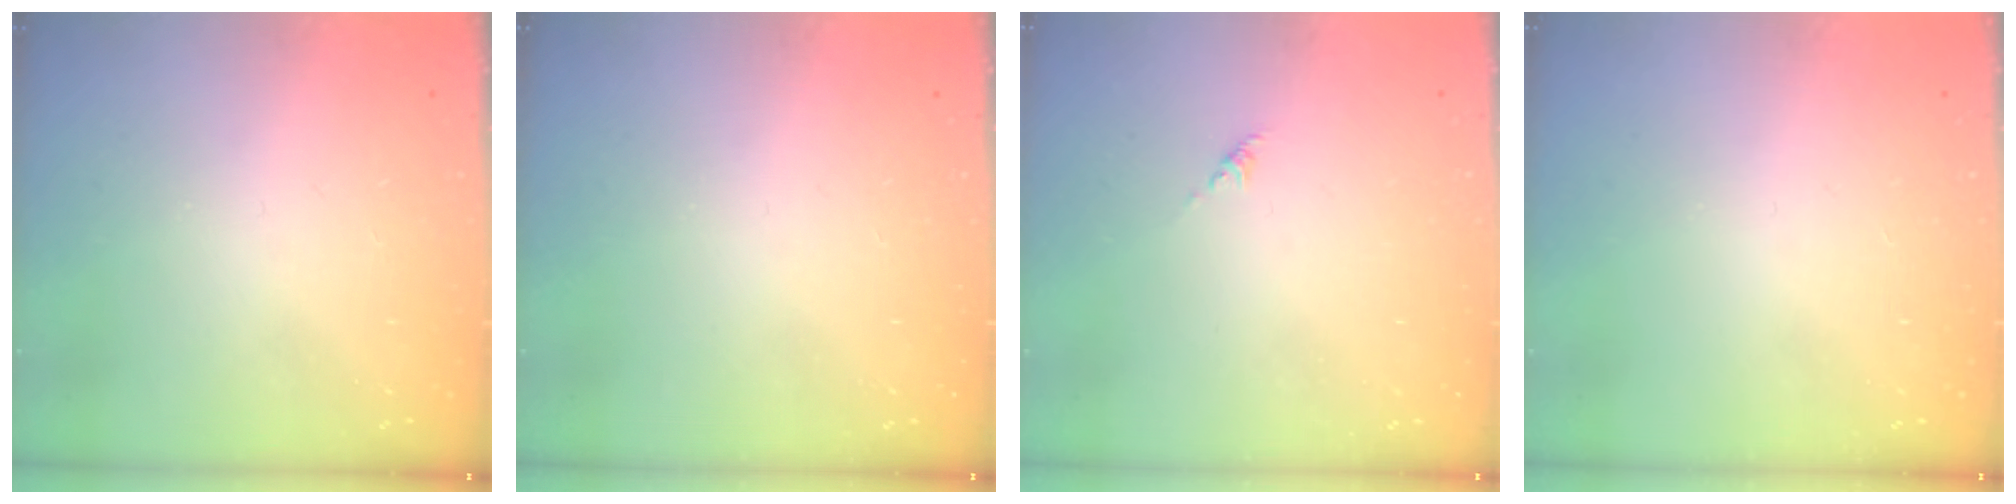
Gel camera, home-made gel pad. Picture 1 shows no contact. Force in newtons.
{"total": 0.0}
{"total": 0.6, "press": 0.4, "slide": 0.4}
{"total": 0.0}